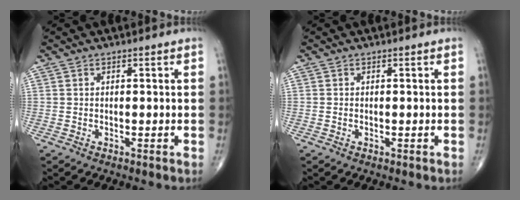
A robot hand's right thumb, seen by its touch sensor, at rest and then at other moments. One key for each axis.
{"total": 0.0}